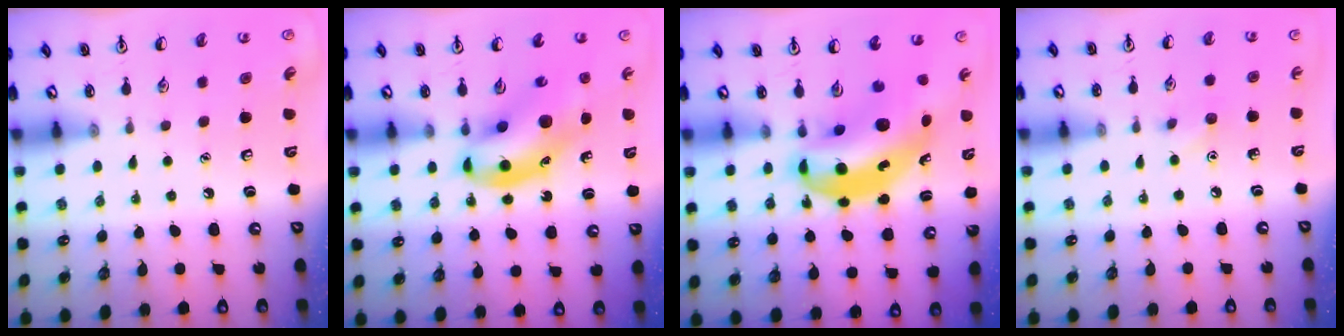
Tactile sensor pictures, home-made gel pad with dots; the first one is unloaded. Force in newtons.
{"total": 12.1, "press": 11.6, "slide": 3.3}
{"total": 10.6, "press": 10.2, "slide": 2.9}
{"total": 4.7, "press": 4.4, "slide": 1.5}